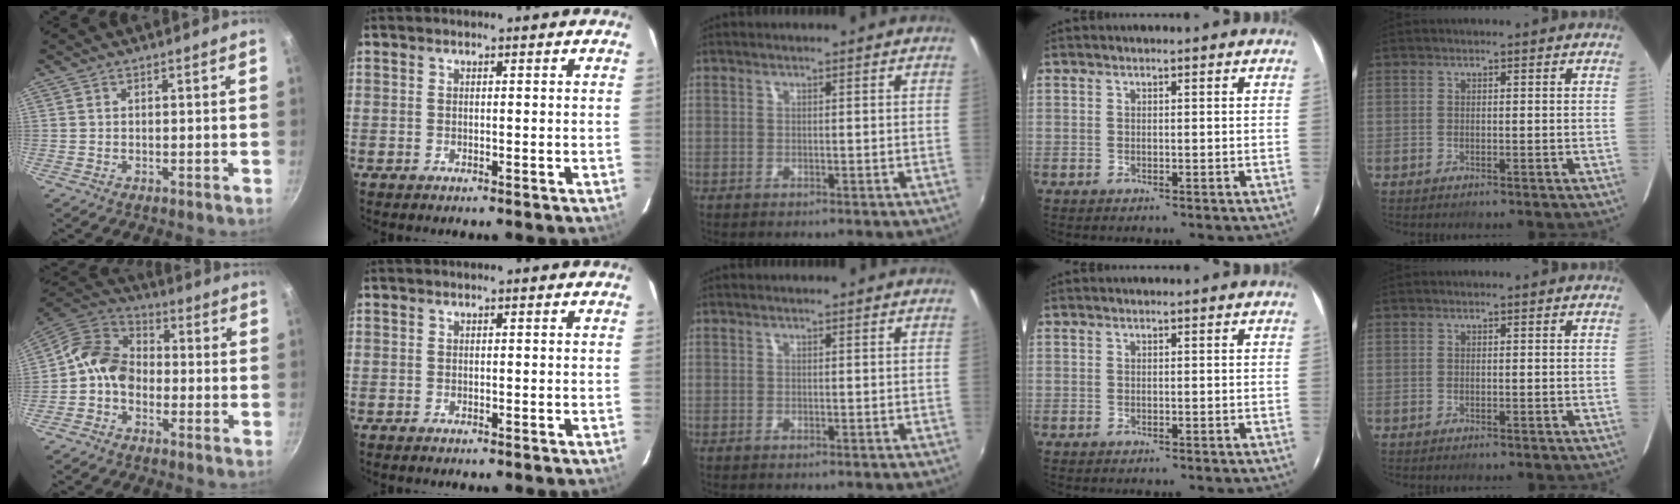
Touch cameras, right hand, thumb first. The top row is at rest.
{"thumb": {"total": 9.5, "force": [-2.0, 7.4, 5.7], "torque": [-0.076, 0.039, -0.064]}}